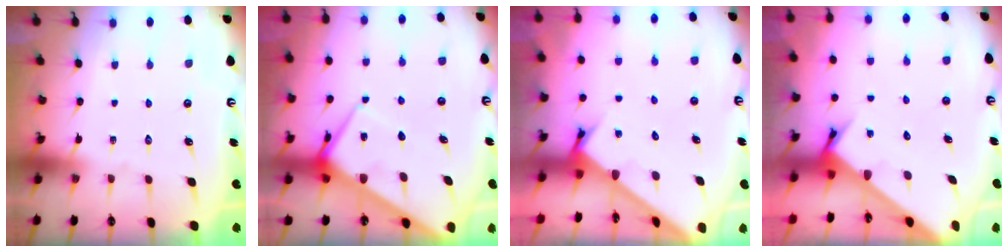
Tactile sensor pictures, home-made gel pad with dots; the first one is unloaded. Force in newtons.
{"total": 8.5, "press": 8.4, "slide": 0.6}
{"total": 2.4, "press": 2.4, "slide": 0.2}
{"total": 3.6, "press": 3.6, "slide": 0.2}